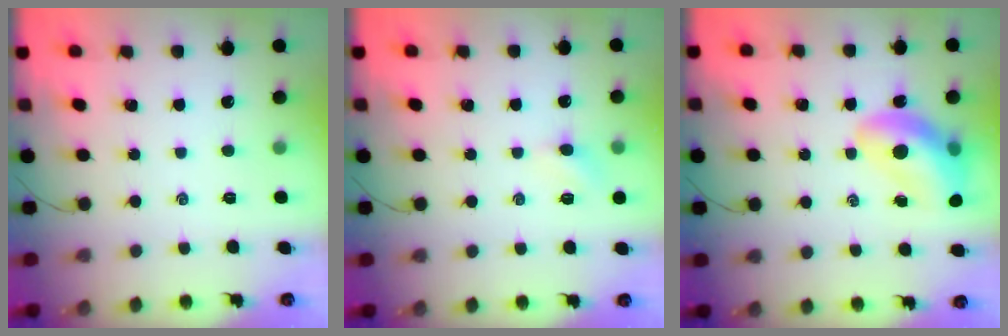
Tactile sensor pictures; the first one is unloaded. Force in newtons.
{"total": 4.1, "press": 3.9, "slide": 1.1}
{"total": 14.8, "press": 14.3, "slide": 3.9}